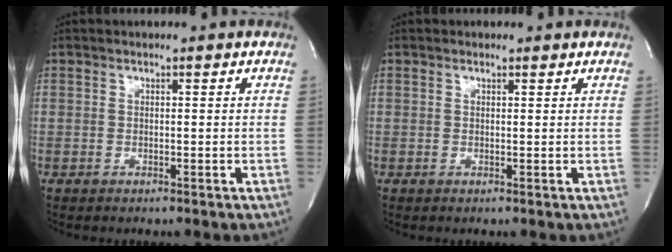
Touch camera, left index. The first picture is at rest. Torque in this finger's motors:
{"motor_torque": [0.86, -0.70, 0.11, 0.01]}